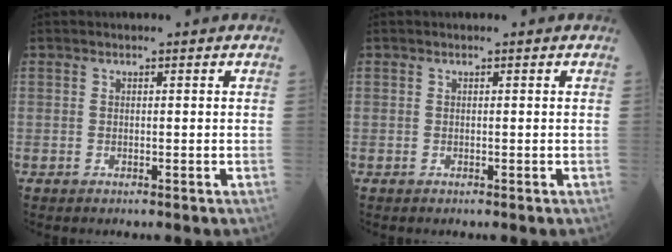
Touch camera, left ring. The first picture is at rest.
{"total": 0.0}